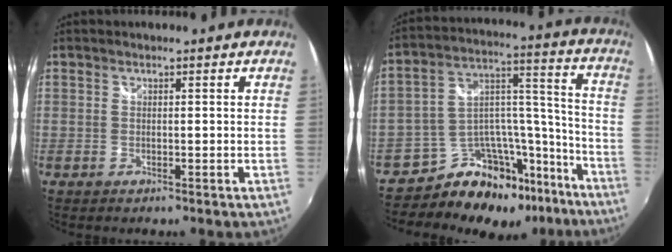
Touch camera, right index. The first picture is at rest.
{"total": 19.4, "force": [-15.0, 10.5, 6.5], "torque": [-0.110, 0.081, -0.213]}